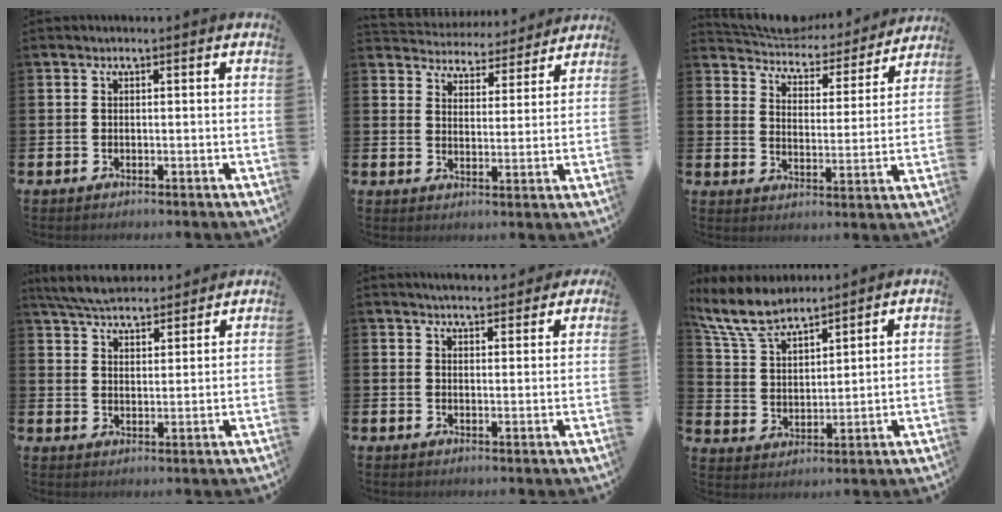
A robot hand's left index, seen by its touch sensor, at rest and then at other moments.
{"total": 4.8, "force": [4.6, 1.2, -0.4], "torque": [-0.016, -0.042, 0.080]}
{"total": 5.3, "force": [5.1, 1.4, 0.4], "torque": [-0.044, -0.042, 0.085]}
{"total": 6.3, "force": [6.1, 1.0, 1.3], "torque": [-0.052, -0.024, 0.114]}
{"total": 3.8, "force": [3.6, 0.8, 0.5], "torque": [-0.008, -0.017, 0.065]}
{"total": 8.2, "force": [7.4, 2.1, 2.9], "torque": [-0.092, -0.025, 0.138]}